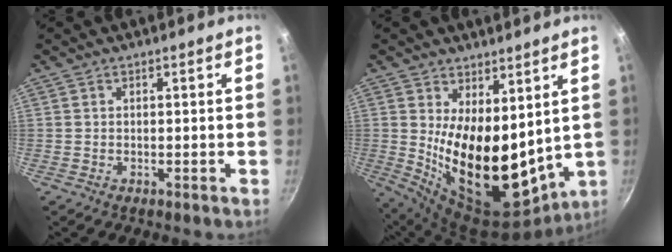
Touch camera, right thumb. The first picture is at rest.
{"total": 19.5, "force": [3.7, 10.0, 16.3], "torque": [-0.228, -0.061, 0.086]}